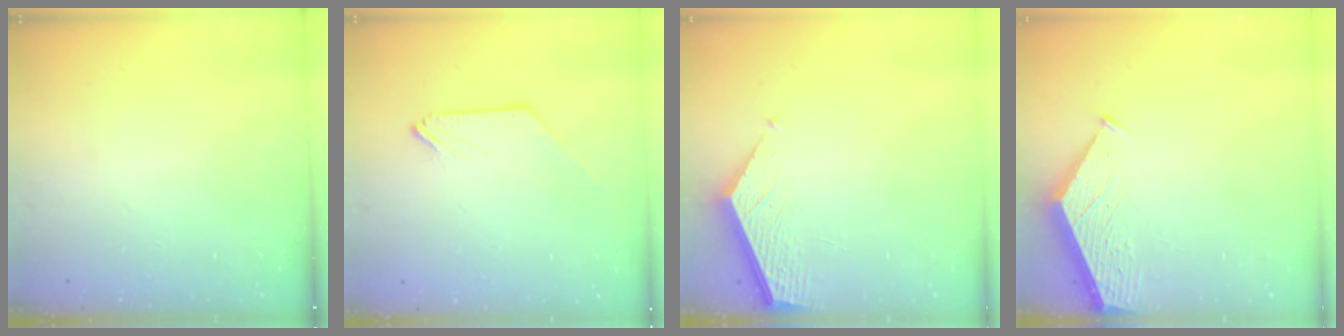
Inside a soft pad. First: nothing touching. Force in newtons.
{"total": 0.0}
{"total": 2.1, "press": 2.1, "slide": 0.2}
{"total": 1.8, "press": 1.8, "slide": 0.2}